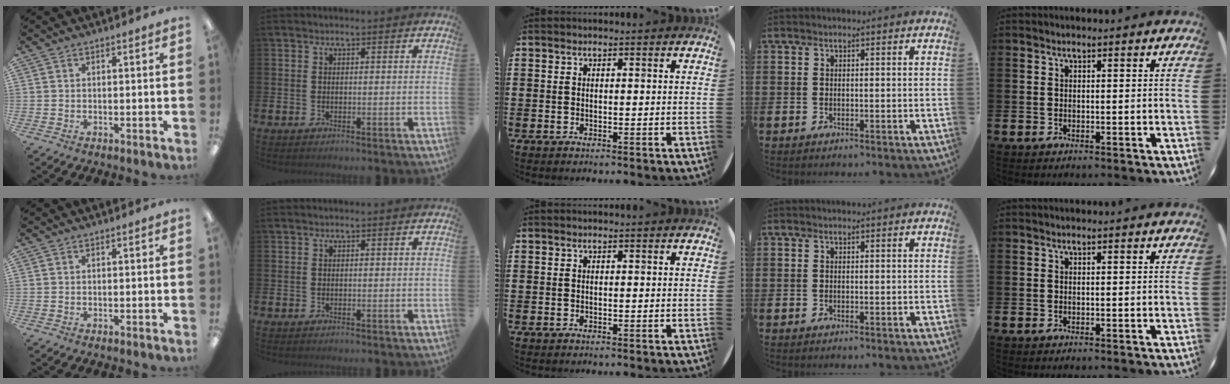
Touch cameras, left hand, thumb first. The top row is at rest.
{}